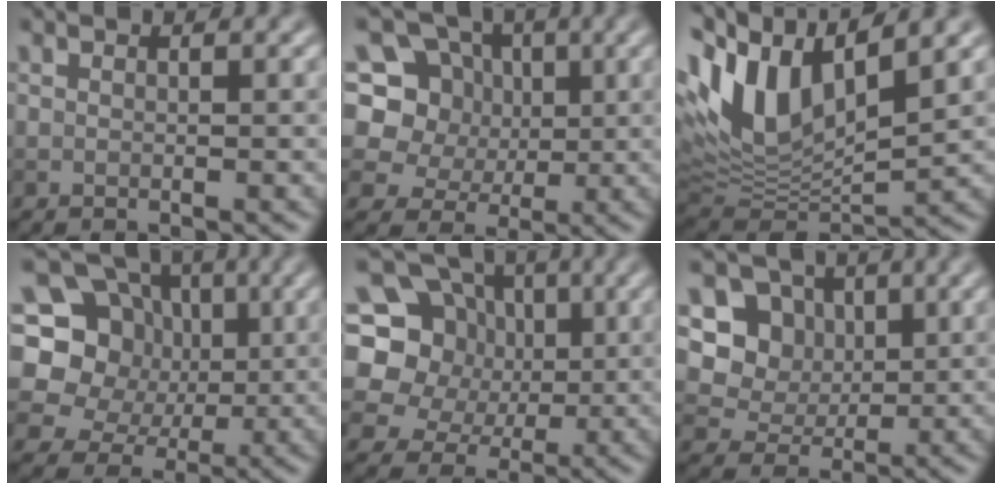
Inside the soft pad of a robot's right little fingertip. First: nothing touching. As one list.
[{"total": 9.0, "force": [2.7, 7.8, 3.6], "torque": [-0.081, 0.020, 0.028]}, {"total": 11.1, "force": [4.6, 5.1, 8.7], "torque": [-0.186, 0.013, 0.084]}, {"total": 12.5, "force": [2.0, 11.2, 5.4], "torque": [-0.128, 0.045, 0.004]}, {"total": 12.1, "force": [2.2, 10.6, 5.2], "torque": [-0.123, 0.038, 0.009]}, {"total": 6.5, "force": [2.0, 5.7, 2.5], "torque": [-0.046, 0.003, 0.029]}]